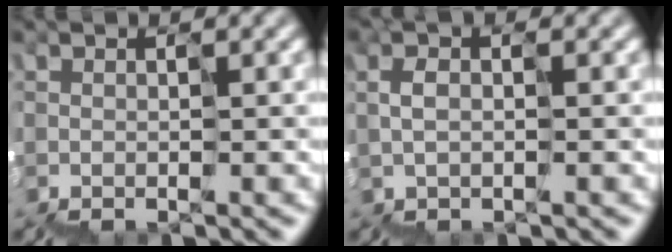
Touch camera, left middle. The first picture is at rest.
{"total": 1.1, "force": [0.7, 0.3, 0.8], "torque": [-0.032, 0.010, 0.013]}